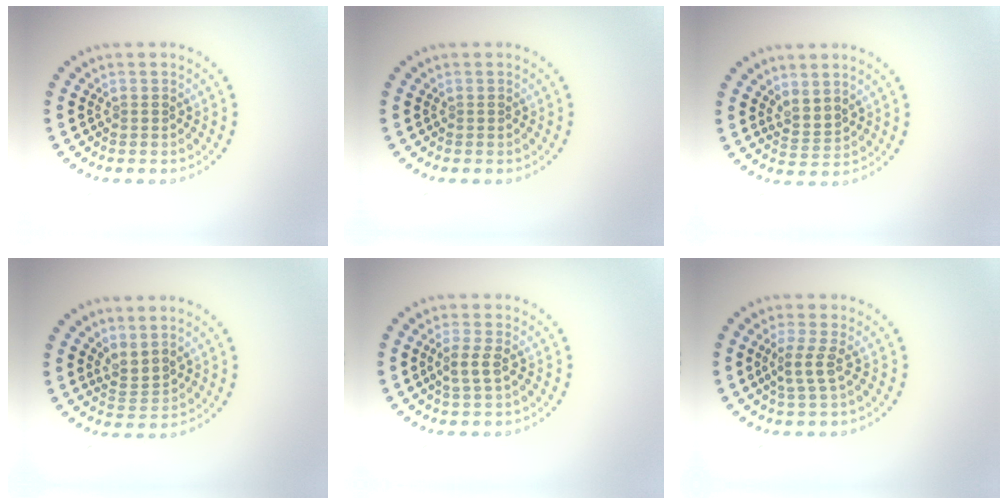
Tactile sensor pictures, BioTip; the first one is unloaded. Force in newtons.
{"total": 0.0}
{"total": 2.0, "press": 1.3, "slide": 1.5}
{"total": 2.1, "press": 1.4, "slide": 1.6}
{"total": 1.8, "press": 1.6, "slide": 0.7}
{"total": 2.0, "press": 1.5, "slide": 1.3}